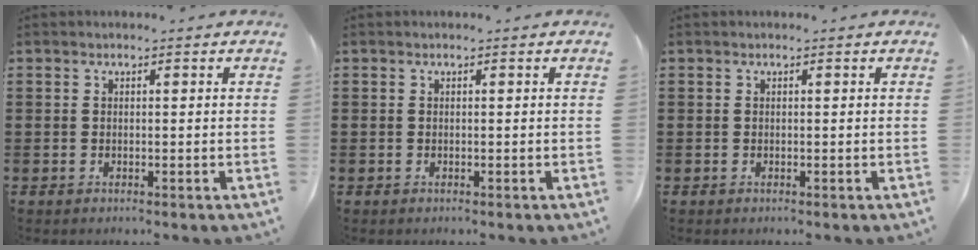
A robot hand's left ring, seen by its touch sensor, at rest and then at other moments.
{"total": 0.0}
{"total": 0.0}